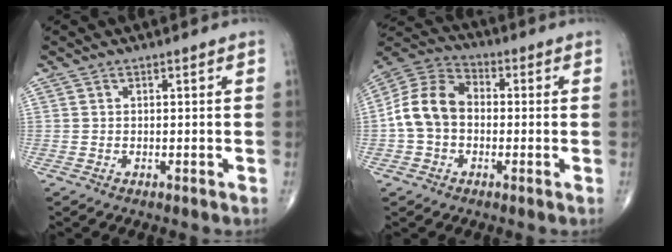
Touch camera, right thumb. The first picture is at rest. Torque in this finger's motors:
{"motor_torque": [-0.12, 0.32, 0.13, -0.05, 0.14]}